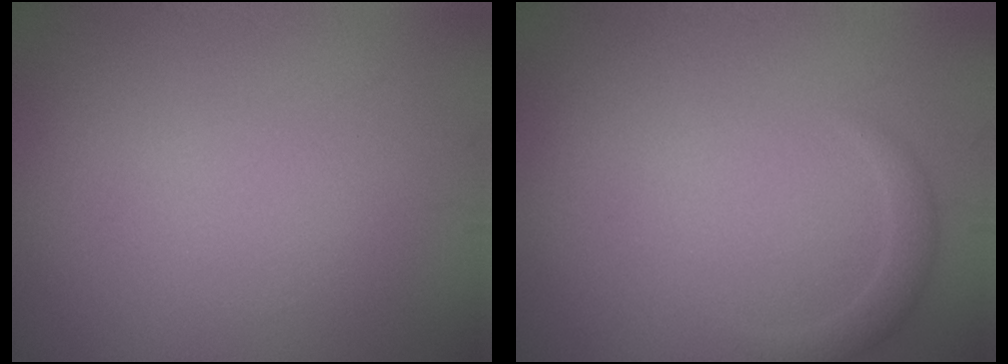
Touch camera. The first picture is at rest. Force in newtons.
{"total": 1.2, "press": 1.2, "slide": 0.1}